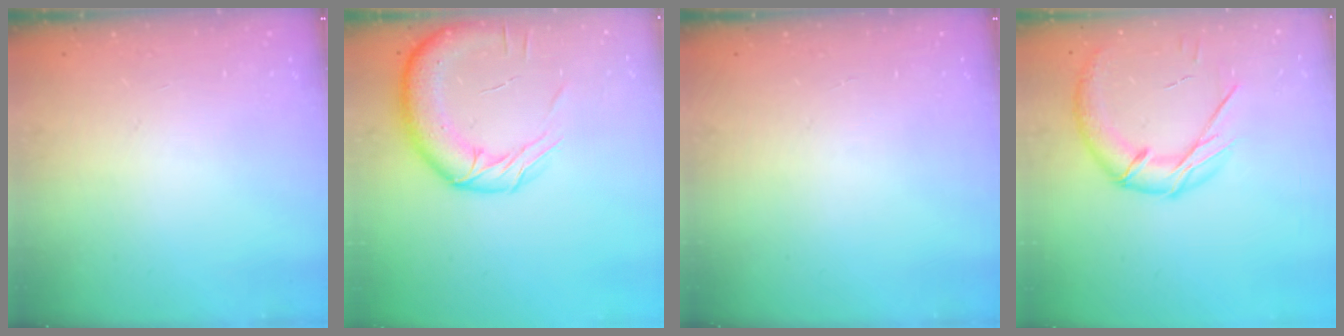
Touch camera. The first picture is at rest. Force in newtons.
{"total": 14.4, "press": 14.2, "slide": 2.3}
{"total": 0.0}
{"total": 14.3, "press": 14.3, "slide": 1.4}